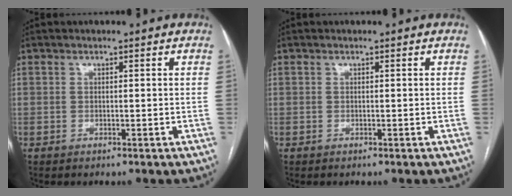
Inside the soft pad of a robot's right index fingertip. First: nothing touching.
{"total": 0.0}